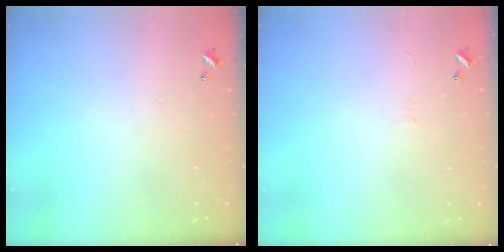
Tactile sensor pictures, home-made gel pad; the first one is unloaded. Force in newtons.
{"total": 0.6, "press": 0.5, "slide": 0.4}